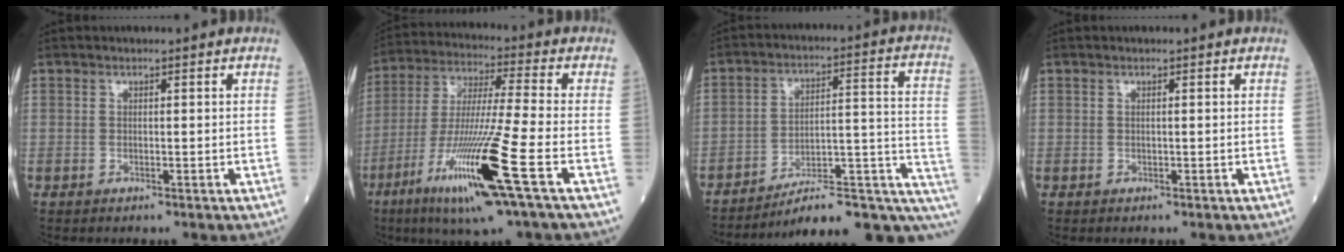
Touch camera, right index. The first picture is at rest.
{"total": 17.2, "force": [-7.3, -0.8, 15.5], "torque": [-0.327, -0.034, -0.137]}
{"total": 17.3, "force": [-13.0, 4.1, 10.8], "torque": [-0.074, 0.068, -0.173]}
{"total": 0.0}